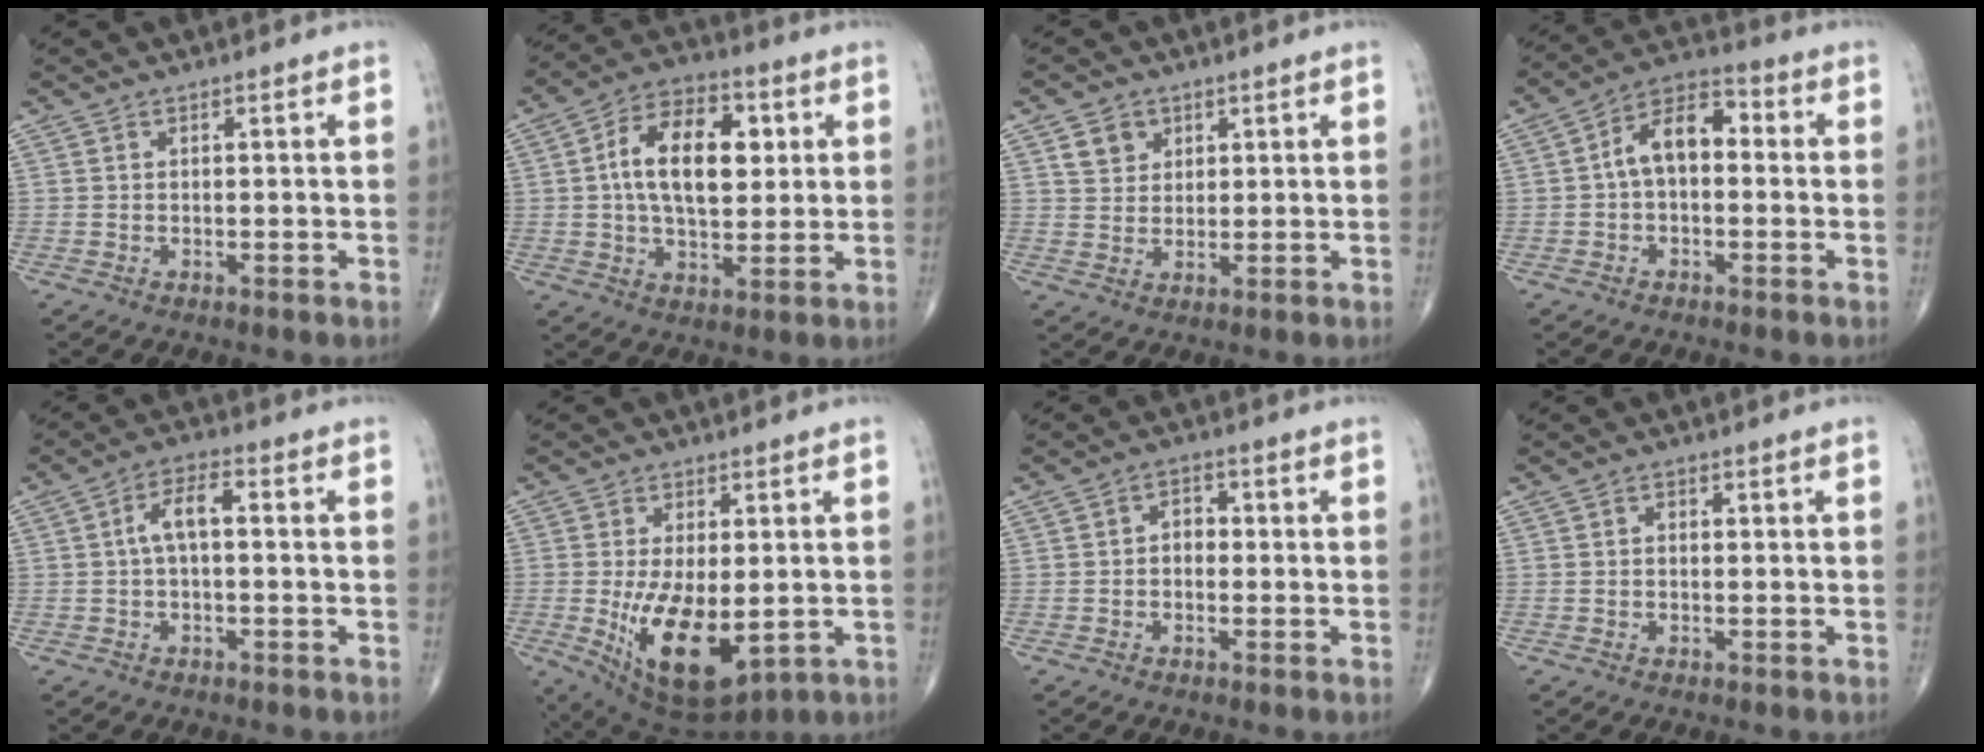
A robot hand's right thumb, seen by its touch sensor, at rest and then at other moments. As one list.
[{"total": 15.5, "force": [2.7, 8.7, 12.5], "torque": [-0.191, 0.009, 0.041]}, {"total": 4.6, "force": [2.2, 3.7, 1.6], "torque": [-0.008, -0.012, 0.040]}, {"total": 9.4, "force": [0.2, 5.7, 7.5], "torque": [-0.111, 0.036, -0.010]}, {"total": 5.2, "force": [0.1, 2.2, 4.7], "torque": [-0.087, 0.022, -0.005]}, {"total": 14.4, "force": [-2.4, 6.8, 12.5], "torque": [-0.215, -0.024, -0.016]}, {"total": 3.2, "force": [-0.2, 2.3, 2.2], "torque": [-0.021, 0.016, -0.010]}, {"total": 1.0, "force": [0.1, 0.6, 0.7], "torque": [-0.012, 0.004, 0.000]}]